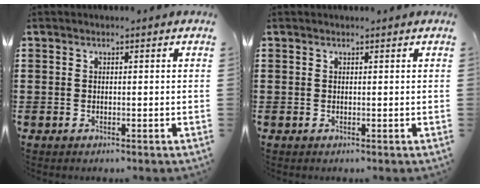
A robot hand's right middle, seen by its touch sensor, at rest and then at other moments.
{"total": 0.0}